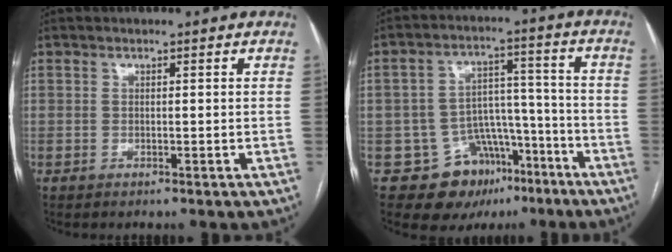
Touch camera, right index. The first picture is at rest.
{"total": 11.1, "force": [-6.6, 8.2, 3.3], "torque": [-0.032, 0.057, -0.090]}